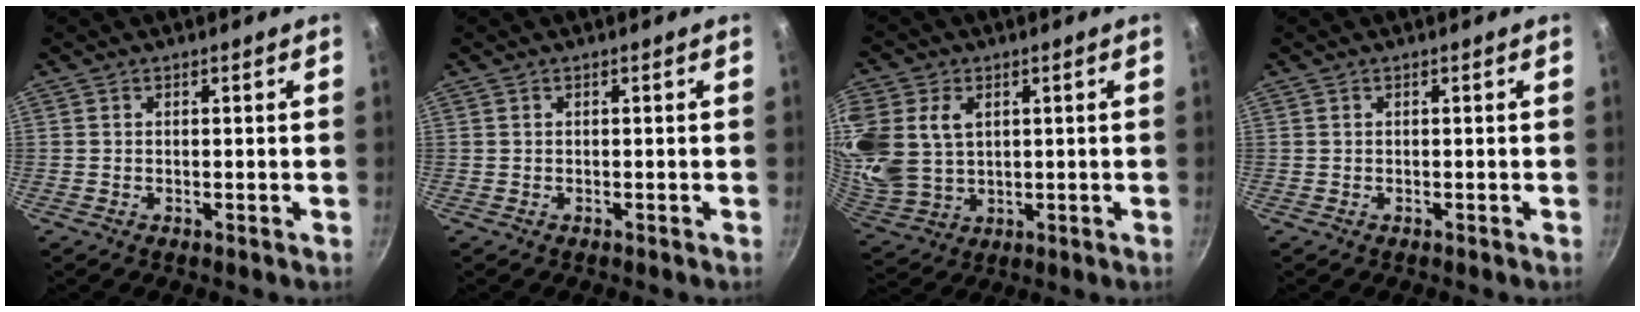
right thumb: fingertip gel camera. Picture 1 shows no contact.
{"total": 0.0}
{"total": 17.8, "force": [4.5, 13.4, 10.9], "torque": [-0.260, 0.005, 0.102]}
{"total": 0.0}